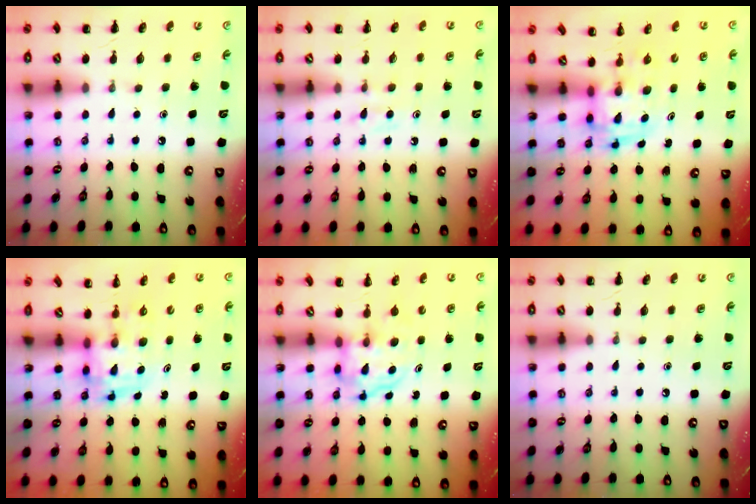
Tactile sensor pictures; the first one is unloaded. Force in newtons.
{"total": 5.2, "press": 5.0, "slide": 1.5}
{"total": 2.9, "press": 2.9, "slide": 0.5}
{"total": 3.6, "press": 3.5, "slide": 0.6}
{"total": 3.8, "press": 3.8, "slide": 0.2}
{"total": 0.0}